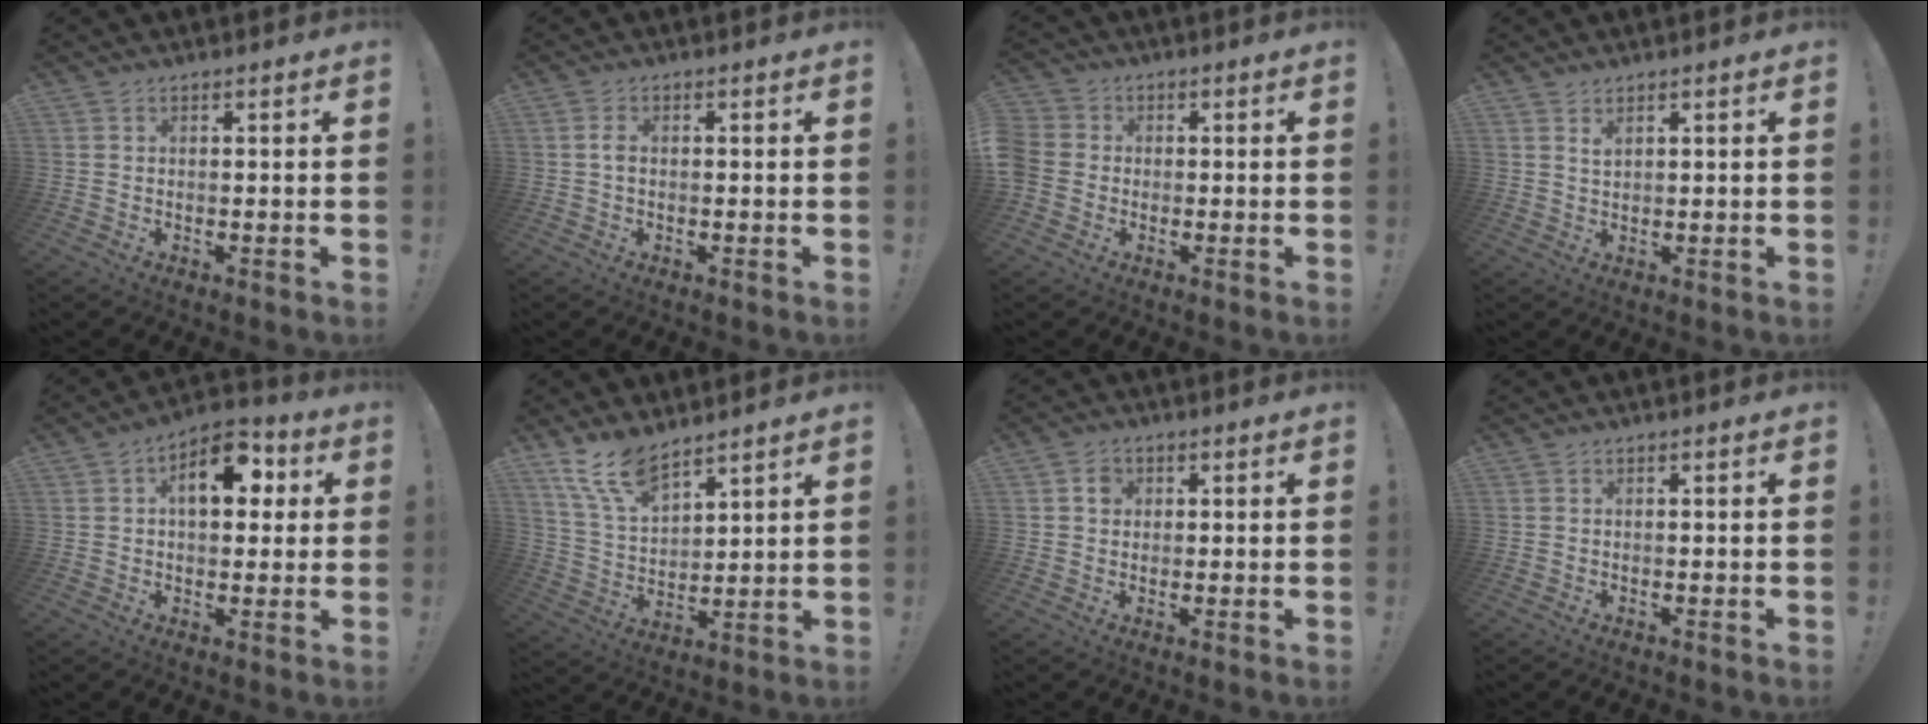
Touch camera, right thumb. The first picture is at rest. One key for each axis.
{"total": 1.6, "fx": -0.3, "fy": 0.7, "fz": 1.4, "tx": -0.033, "ty": 0.007, "tz": -0.006}
{"total": 5.7, "fx": -0.9, "fy": 5.1, "fz": 2.2, "tx": -0.053, "ty": 0.013, "tz": -0.017}
{"total": 1.5, "fx": 1.1, "fy": 0.5, "fz": 0.9, "tx": -0.004, "ty": -0.008, "tz": 0.017}
{"total": 12.4, "fx": 2.9, "fy": 7.2, "fz": 9.7, "tx": -0.135, "ty": 0.012, "tz": 0.047}
{"total": 11.9, "fx": 9.5, "fy": 4.4, "fz": 5.8, "tx": -0.124, "ty": -0.054, "tz": 0.182}
{"total": 3.1, "fx": 0.6, "fy": 2.8, "fz": 1.1, "tx": -0.007, "ty": 0.000, "tz": 0.008}
{"total": 0.0}